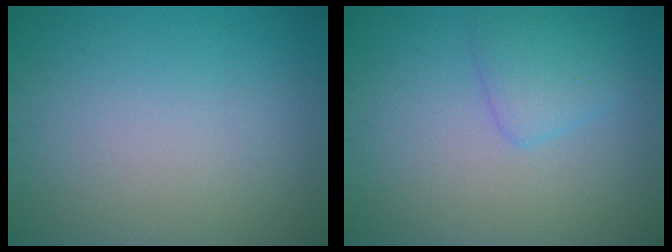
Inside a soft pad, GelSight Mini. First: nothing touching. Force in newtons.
{"total": 2.5, "press": 2.4, "slide": 0.2}